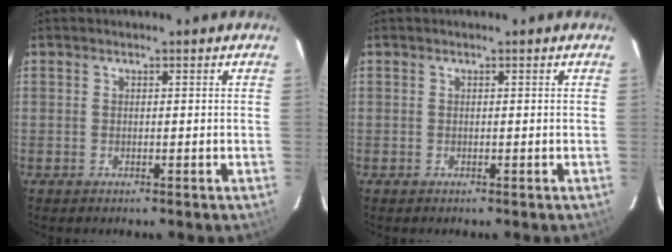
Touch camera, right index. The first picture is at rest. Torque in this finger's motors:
{"motor_torque": [0.00, 0.00, 0.00, 0.00]}